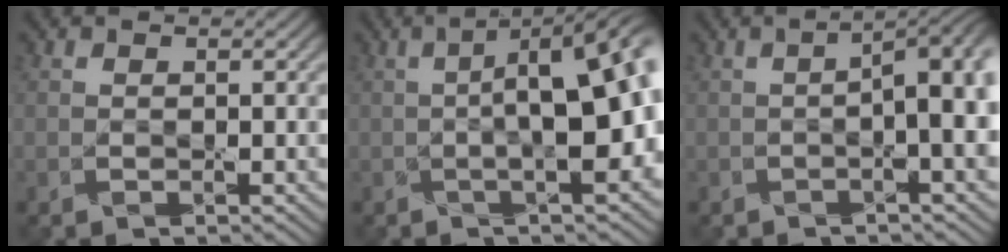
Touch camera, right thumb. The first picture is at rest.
{"total": 14.0, "force": [-0.9, 4.4, 13.2], "torque": [-0.179, 0.004, -0.016]}
{"total": 7.2, "force": [-0.4, 2.1, 6.9], "torque": [-0.091, 0.001, -0.007]}